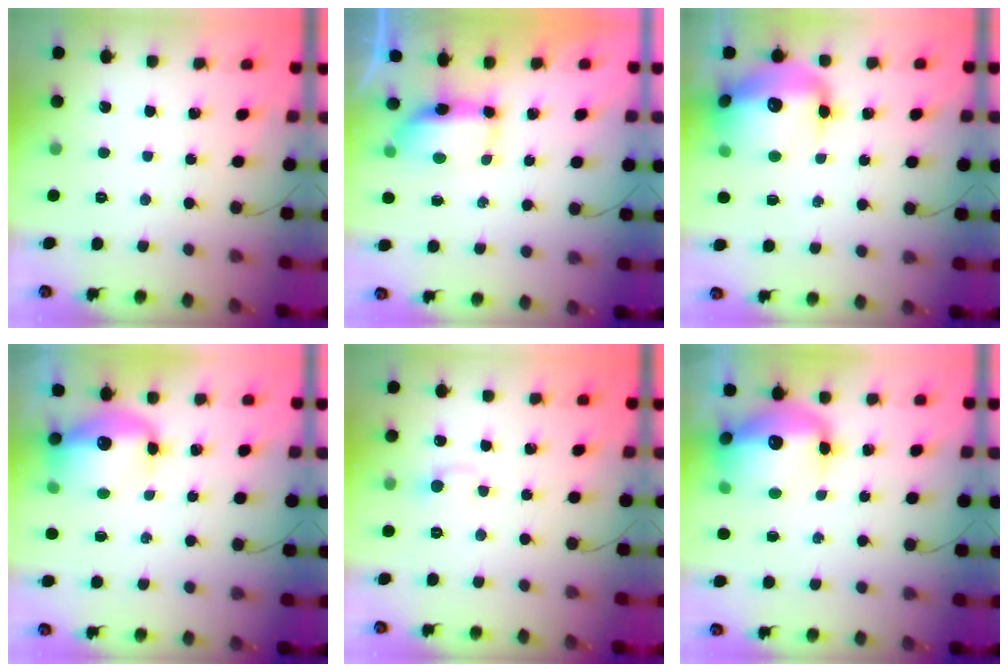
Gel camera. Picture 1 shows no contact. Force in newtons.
{"total": 6.7, "press": 6.7, "slide": 0.5}
{"total": 20.2, "press": 19.7, "slide": 4.3}
{"total": 12.9, "press": 12.6, "slide": 3.0}
{"total": 3.8, "press": 3.6, "slide": 1.2}
{"total": 16.3, "press": 15.8, "slide": 3.9}